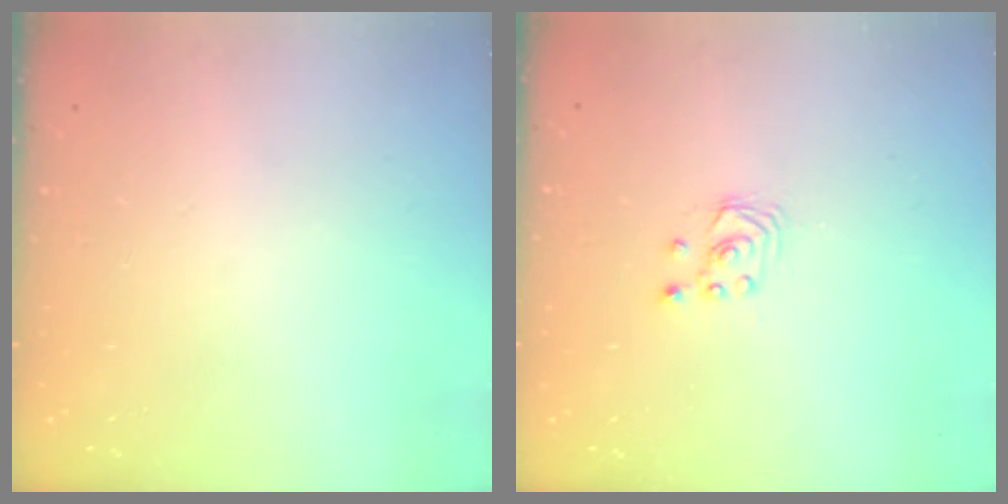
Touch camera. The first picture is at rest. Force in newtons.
{"total": 1.8, "press": 1.8, "slide": 0.2}